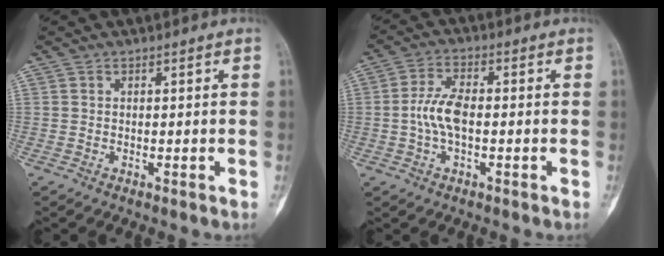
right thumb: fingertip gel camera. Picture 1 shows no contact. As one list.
[{"total": 6.5, "force": [-0.6, 2.6, 6.0], "torque": [-0.137, 0.013, -0.015]}]